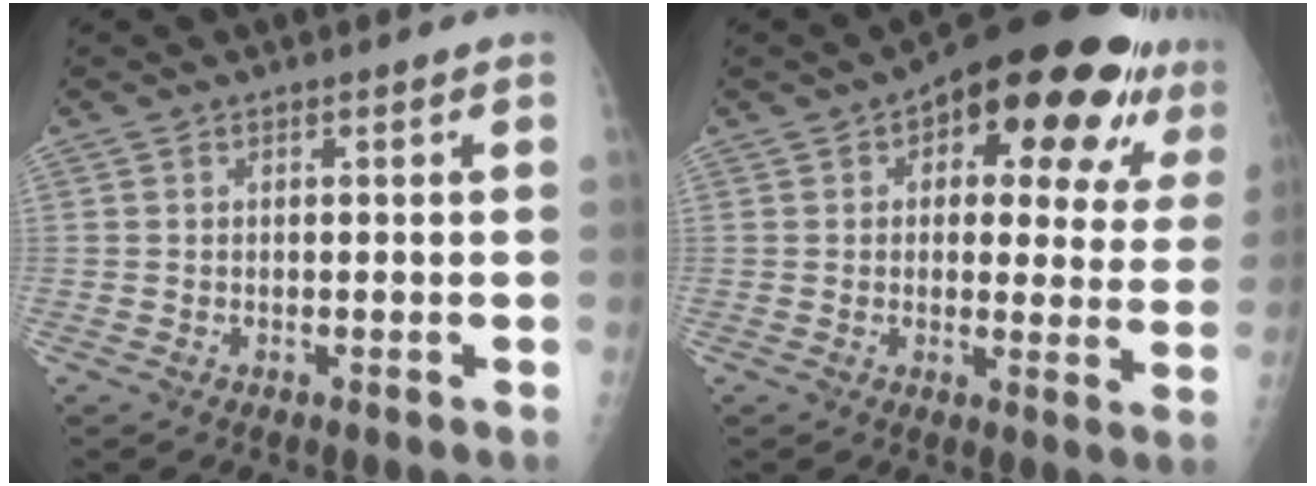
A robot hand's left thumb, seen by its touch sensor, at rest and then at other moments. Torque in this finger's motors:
{"motor_torque": [0.46, 0.62, 0.21, 0.20, 0.20]}